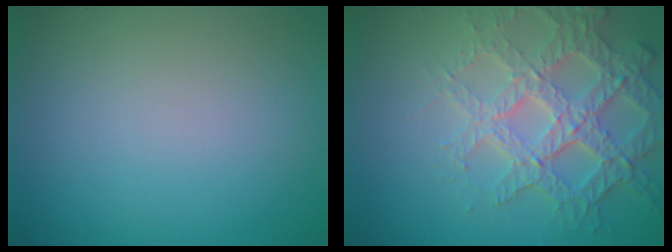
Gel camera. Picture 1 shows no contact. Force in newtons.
{"total": 5.5, "press": 4.7, "slide": 2.8}